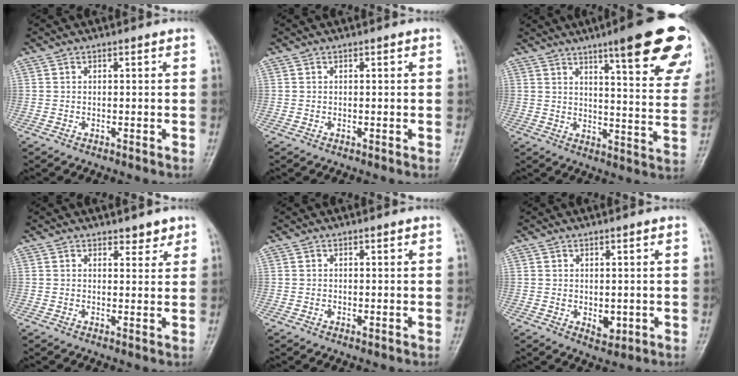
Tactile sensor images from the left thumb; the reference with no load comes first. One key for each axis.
{"total": 0.0}
{"total": 22.0, "fx": 13.4, "fy": 3.9, "fz": 17.0, "tx": -0.195, "ty": -0.051, "tz": 0.167}
{"total": 2.8, "fx": 2.1, "fy": 1.4, "fz": 1.1, "tx": 0.004, "ty": -0.012, "tz": 0.027}
{"total": 0.7, "fx": -0.1, "fy": 0.5, "fz": 0.5, "tx": -0.009, "ty": 0.002, "tz": -0.002}
{"total": 3.5, "fx": -0.3, "fy": 2.3, "fz": 2.6, "tx": -0.024, "ty": -0.006, "tz": 0.004}